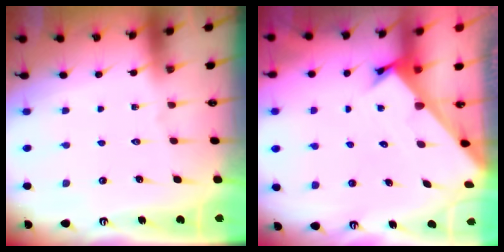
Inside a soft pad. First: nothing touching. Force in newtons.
{"total": 2.4, "press": 2.4, "slide": 0.2}